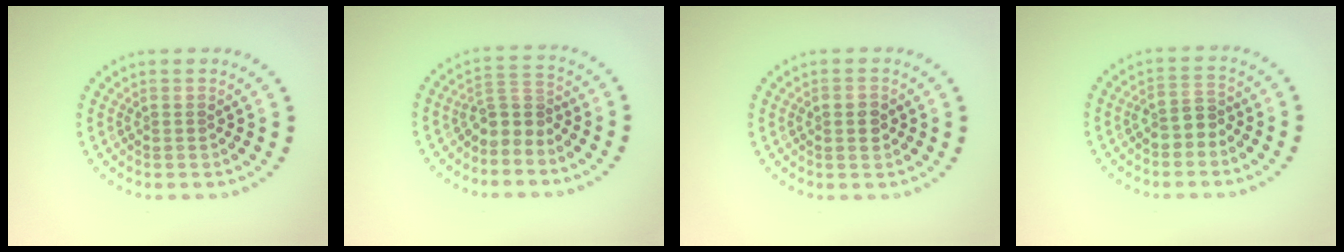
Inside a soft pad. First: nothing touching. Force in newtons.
{"total": 2.6, "press": 2.0, "slide": 1.7}
{"total": 1.6, "press": 1.6, "slide": 0.2}
{"total": 2.1, "press": 1.9, "slide": 0.9}